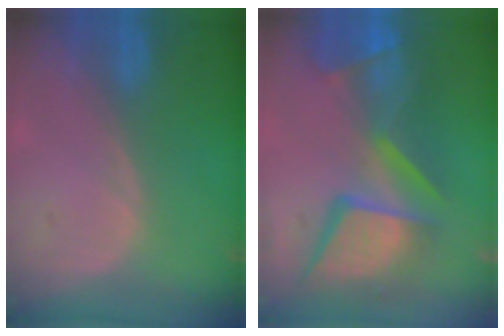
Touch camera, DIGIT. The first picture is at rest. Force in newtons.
{"total": 13.8, "press": 11.2, "slide": 8.0}